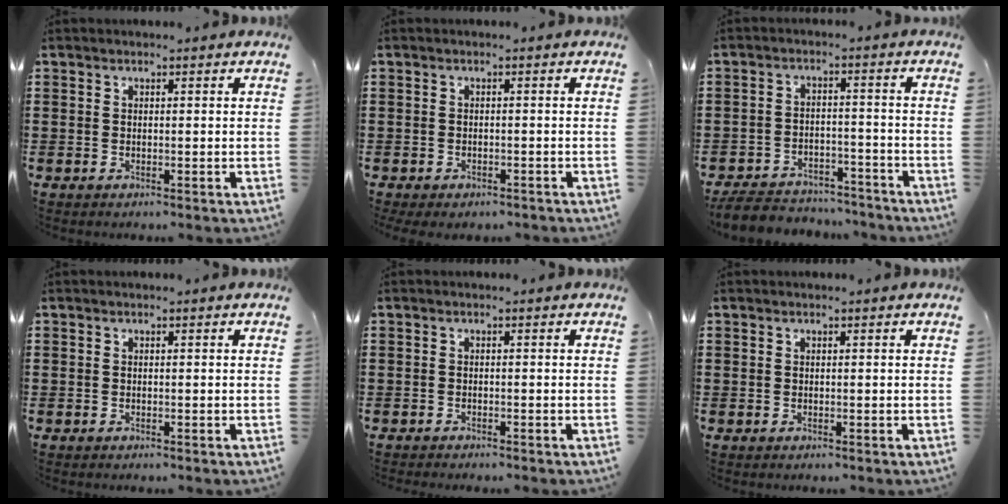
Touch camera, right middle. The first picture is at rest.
{"total": 0.9, "force": [-0.9, 0.2, 0.2], "torque": [-0.008, -0.003, -0.018]}
{"total": 5.2, "force": [-5.1, 1.0, 0.6], "torque": [-0.022, 0.007, -0.105]}
{"total": 0.0}
{"total": 0.7, "force": [-0.7, -0.1, 0.0], "torque": [-0.003, -0.003, -0.013]}
{"total": 0.0}